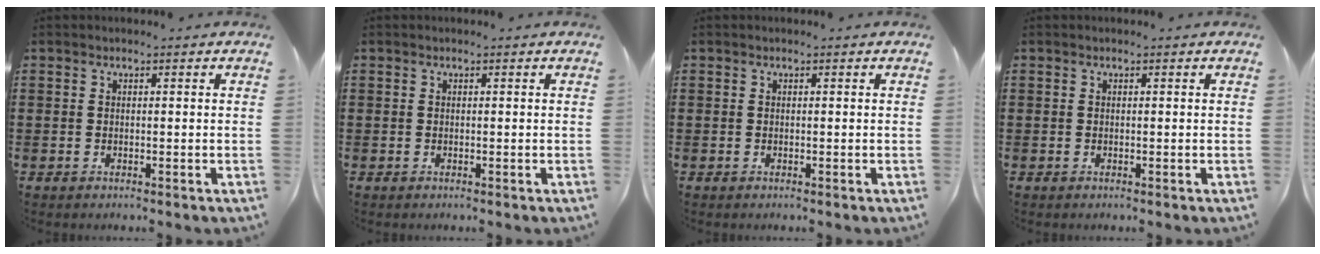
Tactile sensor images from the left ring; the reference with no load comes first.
{"total": 0.0}
{"total": 0.0}
{"total": 0.0}